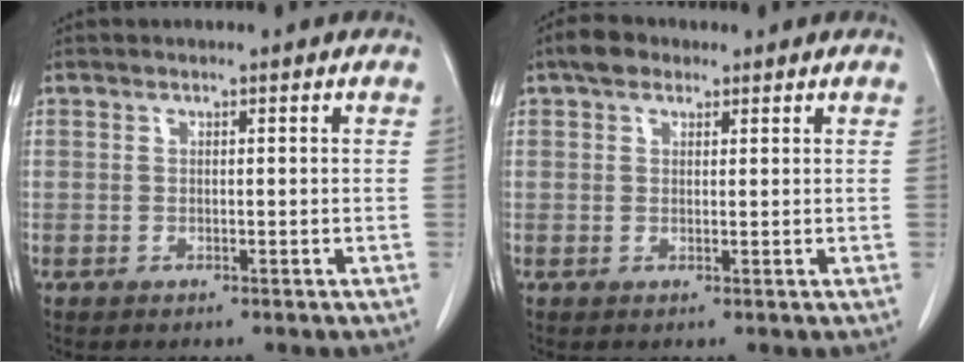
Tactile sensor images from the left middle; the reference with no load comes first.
{"total": 2.9, "force": [2.0, 1.8, 1.3], "torque": [-0.028, 0.015, 0.032]}